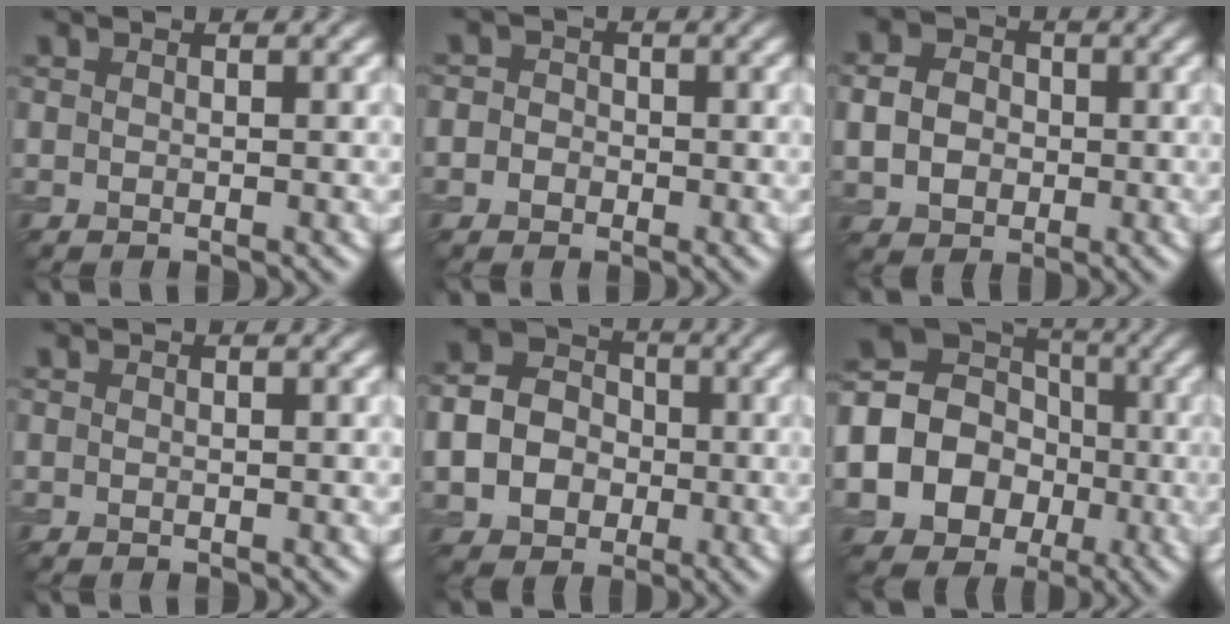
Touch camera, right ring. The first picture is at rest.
{"total": 2.2, "force": [-0.1, 2.0, 0.8], "torque": [0.014, 0.011, -0.023]}
{"total": 4.1, "force": [-0.1, 3.5, 2.1], "torque": [-0.042, 0.002, -0.010]}
{"total": 0.0}
{"total": 6.7, "force": [-1.0, 5.8, 3.3], "torque": [-0.063, -0.009, -0.026]}
{"total": 17.4, "force": [-4.2, 16.0, 5.3], "torque": [-0.151, -0.017, -0.091]}